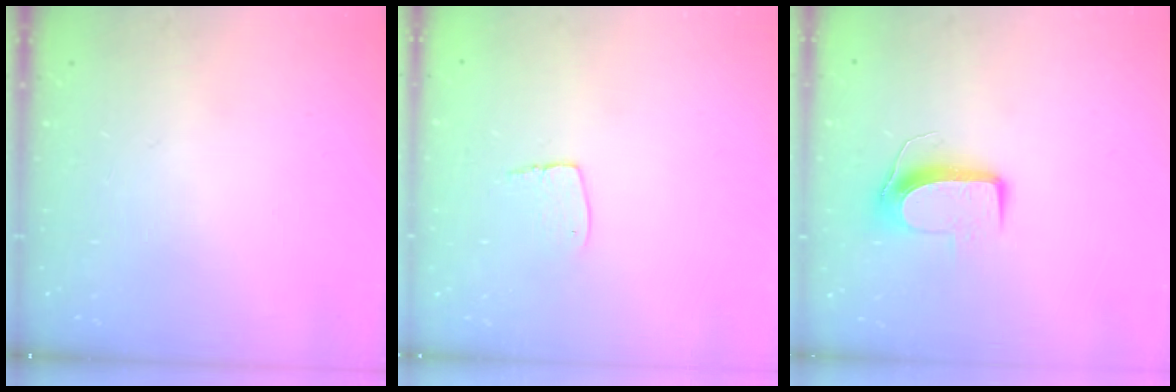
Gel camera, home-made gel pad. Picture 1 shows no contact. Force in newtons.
{"total": 5.6, "press": 5.6, "slide": 0.4}
{"total": 9.4, "press": 9.4, "slide": 0.3}